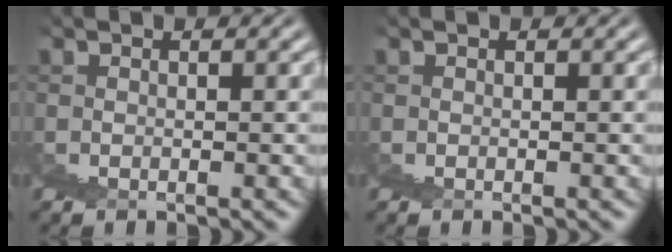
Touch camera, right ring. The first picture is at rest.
{"total": 0.0}